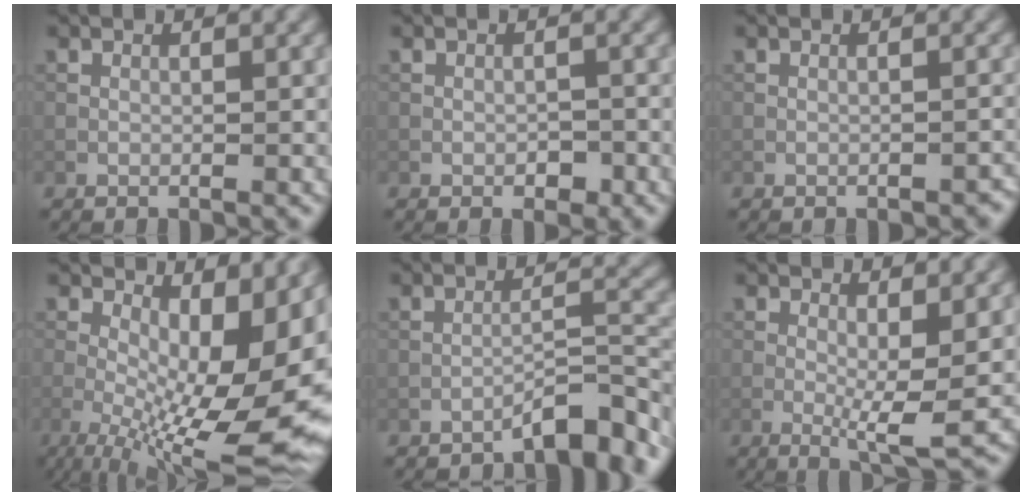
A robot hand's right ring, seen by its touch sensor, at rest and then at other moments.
{"total": 1.3, "force": [-0.6, 0.7, 0.9], "torque": [-0.011, 0.000, -0.010]}
{"total": 0.8, "force": [-0.6, 0.3, 0.4], "torque": [-0.008, 0.001, -0.008]}
{"total": 15.7, "force": [-1.5, 6.0, 14.4], "torque": [-0.193, -0.006, -0.007]}
{"total": 4.2, "force": [-3.5, 0.6, 2.2], "torque": [-0.027, 0.018, -0.058]}
{"total": 4.4, "force": [-0.1, 0.7, 4.3], "torque": [-0.075, -0.011, -0.002]}